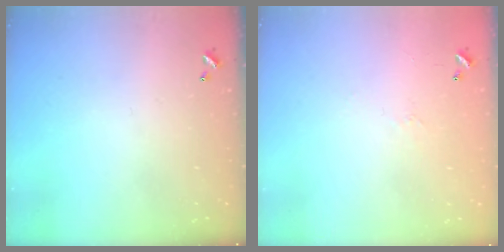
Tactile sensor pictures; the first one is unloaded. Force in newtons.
{"total": 6.6, "press": 6.6, "slide": 0.8}